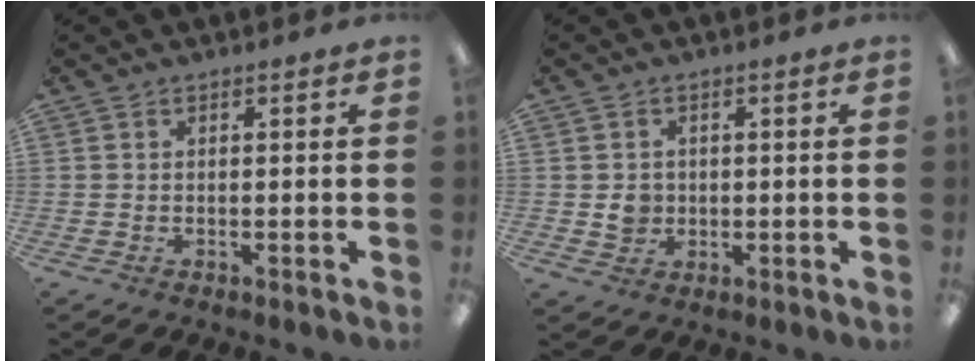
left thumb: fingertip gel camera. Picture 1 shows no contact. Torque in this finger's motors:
{"motor_torque": [0.12, 0.97, 0.32, -0.42, 0.01]}